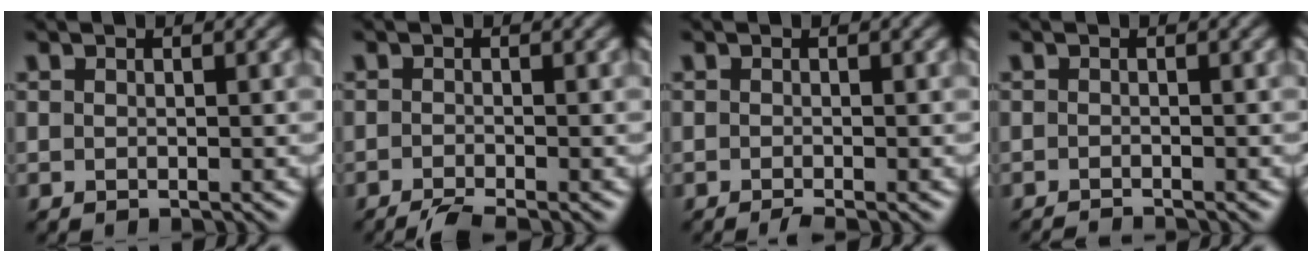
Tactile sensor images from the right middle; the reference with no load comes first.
{"total": 2.9, "force": [-2.4, 0.3, 1.6], "torque": [-0.024, -0.002, -0.048]}
{"total": 1.2, "force": [-0.9, 0.1, 0.8], "torque": [-0.011, -0.001, -0.016]}
{"total": 1.4, "force": [-1.4, 0.1, 0.3], "torque": [0.000, -0.004, -0.025]}